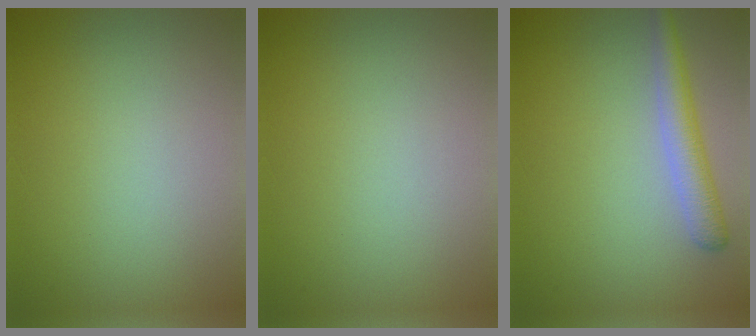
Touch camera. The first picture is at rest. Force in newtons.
{"total": 0.0}
{"total": 3.2, "press": 3.2, "slide": 0.2}